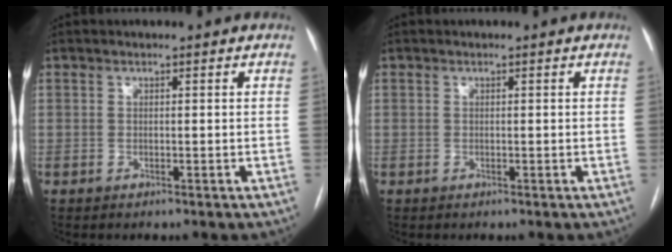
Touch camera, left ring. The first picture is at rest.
{"total": 0.0}